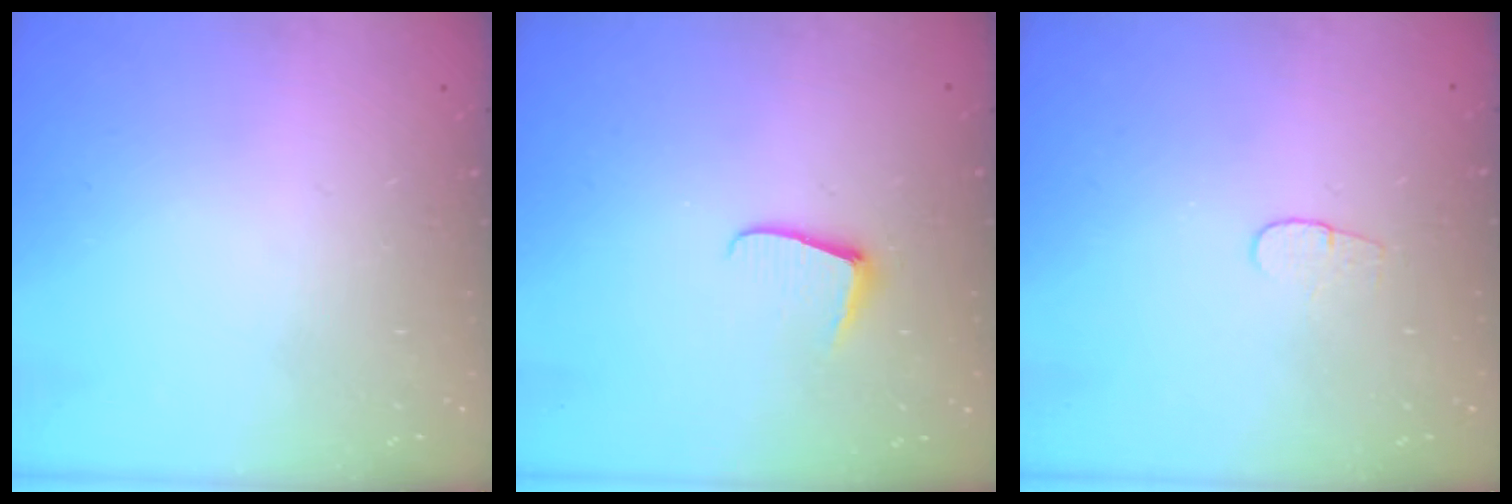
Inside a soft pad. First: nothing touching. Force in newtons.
{"total": 5.7, "press": 5.7, "slide": 0.6}
{"total": 3.6, "press": 3.6, "slide": 0.4}